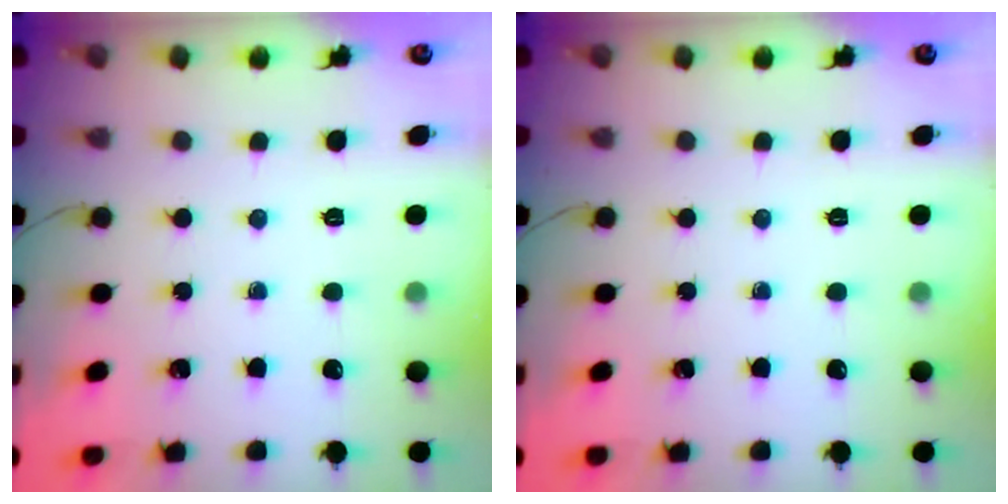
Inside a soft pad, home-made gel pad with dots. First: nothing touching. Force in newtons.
{"total": 0.0}